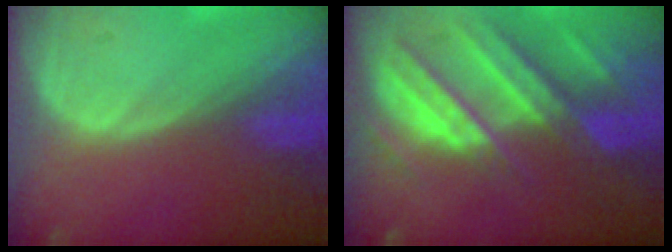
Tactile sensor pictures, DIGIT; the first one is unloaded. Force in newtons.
{"total": 10.2, "press": 9.0, "slide": 4.7}